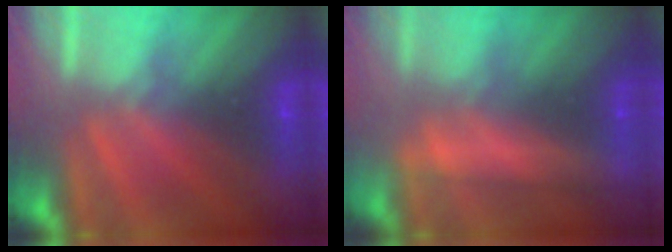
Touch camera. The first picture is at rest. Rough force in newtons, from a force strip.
{"total": 2.4}